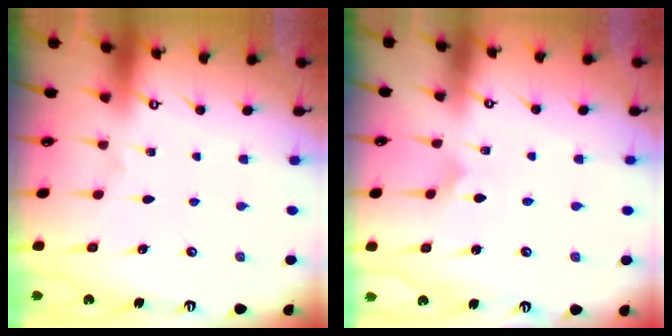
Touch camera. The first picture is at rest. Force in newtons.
{"total": 3.3, "press": 3.3, "slide": 0.3}